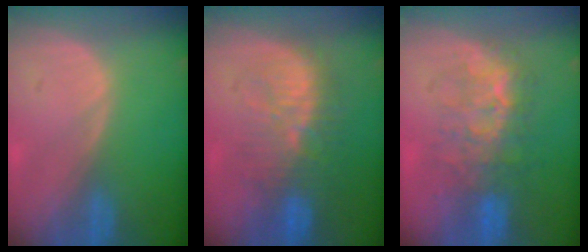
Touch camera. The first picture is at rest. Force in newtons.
{"total": 9.6, "press": 9.2, "slide": 2.8}
{"total": 8.0, "press": 7.8, "slide": 1.5}